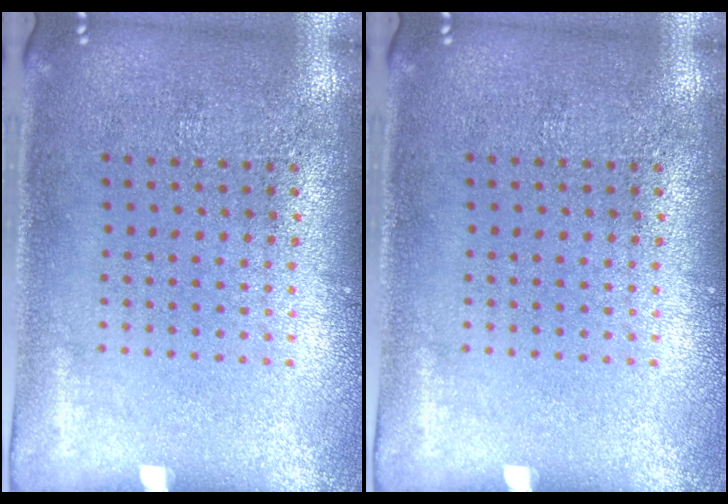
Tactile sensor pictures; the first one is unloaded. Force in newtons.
{"total": 0.0}